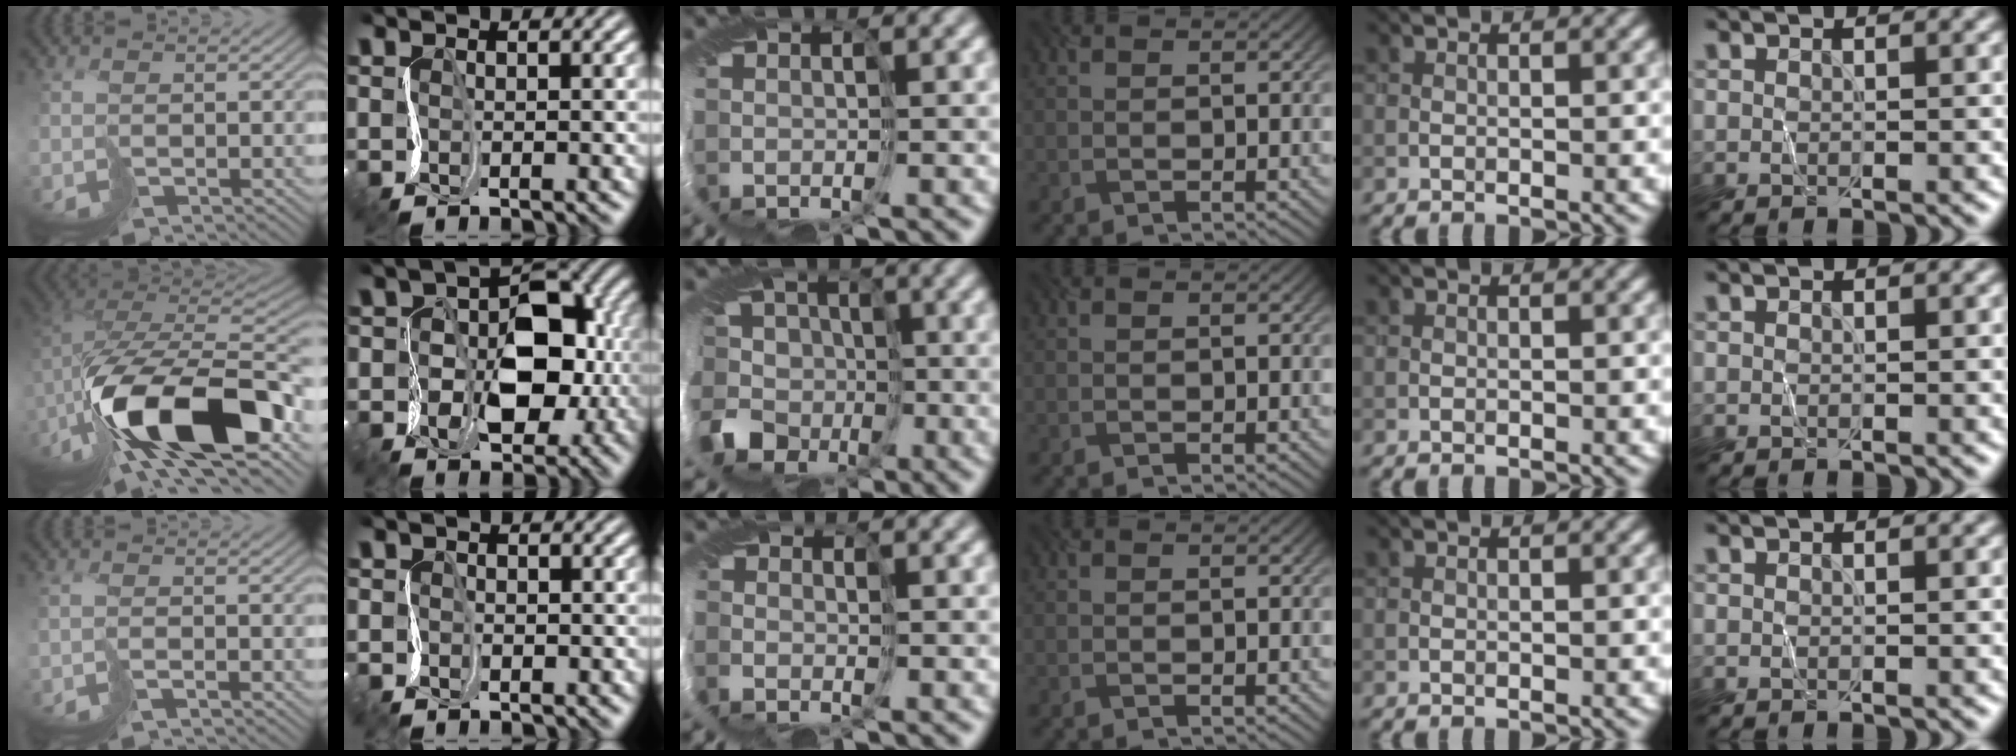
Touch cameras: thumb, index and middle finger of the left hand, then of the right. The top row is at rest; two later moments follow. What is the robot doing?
{"motion": "cut", "object": "receipt paper"}